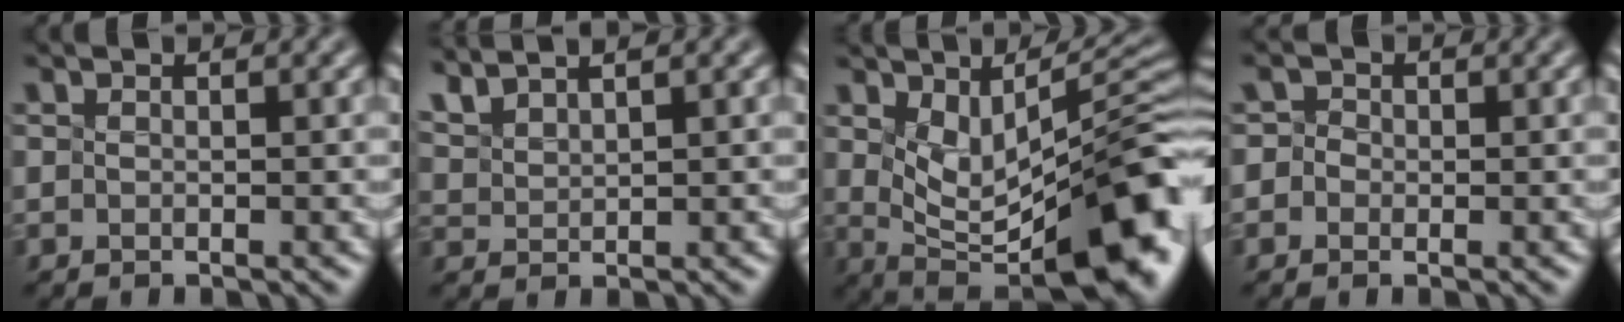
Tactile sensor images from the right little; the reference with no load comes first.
{"total": 2.8, "force": [2.7, 0.2, 0.6], "torque": [-0.041, 0.023, 0.070]}
{"total": 10.9, "force": [0.1, 4.3, 10.0], "torque": [-0.143, -0.001, 0.029]}
{"total": 0.9, "force": [-0.5, 0.2, -0.7], "torque": [0.003, 0.003, -0.002]}